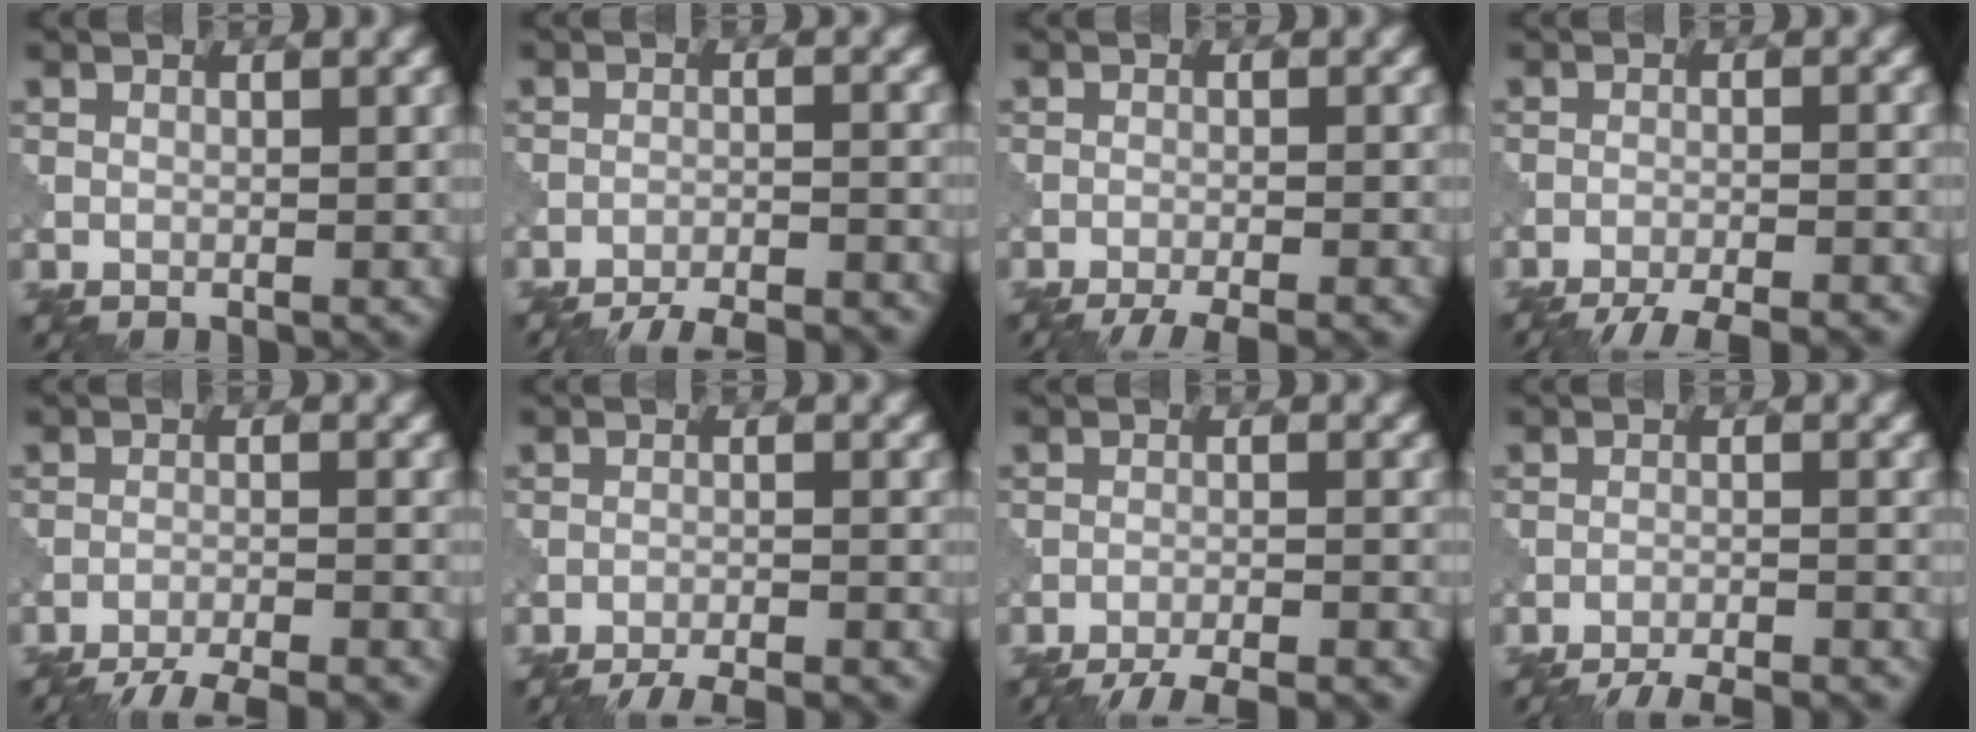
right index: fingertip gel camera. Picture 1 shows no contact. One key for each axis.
{"total": 9.9, "fx": -9.5, "fy": 1.9, "fz": 2.4, "tx": -0.024, "ty": 0.001, "tz": -0.127}
{"total": 4.6, "fx": -4.0, "fy": 0.6, "fz": 2.3, "tx": -0.033, "ty": -0.009, "tz": -0.065}
{"total": 7.8, "fx": -7.1, "fy": 1.3, "fz": 2.8, "tx": -0.037, "ty": -0.005, "tz": -0.103}
{"total": 9.9, "fx": -9.3, "fy": 1.8, "fz": 2.9, "tx": -0.036, "ty": -0.006, "tz": -0.131}
{"total": 8.1, "fx": -7.7, "fy": 1.4, "fz": 2.2, "tx": -0.023, "ty": 0.003, "tz": -0.105}
{"total": 8.7, "fx": -8.1, "fy": 1.6, "fz": 2.7, "tx": -0.033, "ty": -0.001, "tz": -0.114}
{"total": 9.0, "fx": -8.5, "fy": 1.6, "fz": 2.3, "tx": -0.025, "ty": 0.002, "tz": -0.117}